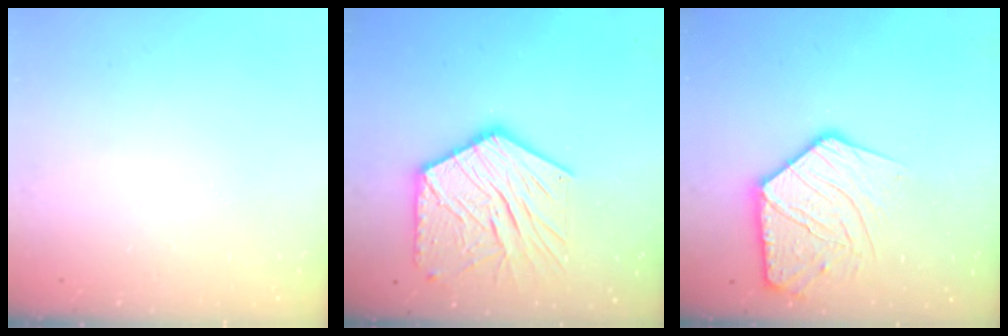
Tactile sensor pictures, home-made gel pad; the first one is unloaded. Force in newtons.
{"total": 18.2, "press": 18.1, "slide": 1.6}
{"total": 14.5, "press": 14.4, "slide": 1.3}